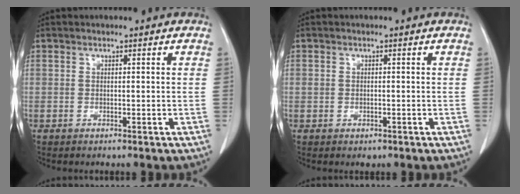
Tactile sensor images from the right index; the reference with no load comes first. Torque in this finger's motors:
{"motor_torque": [-0.10, -0.02, -0.02, 0.00]}